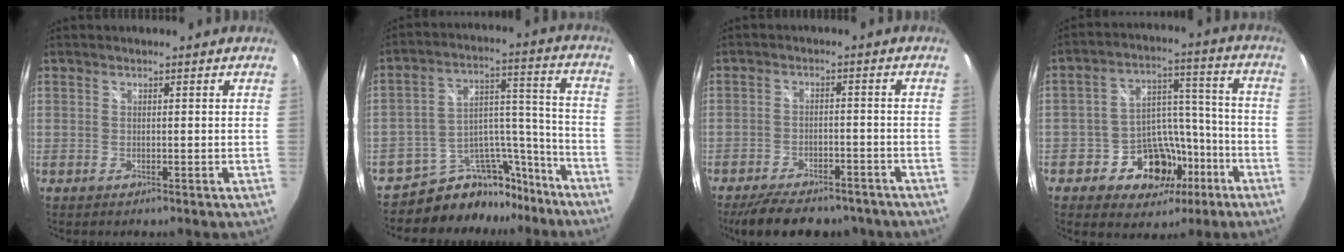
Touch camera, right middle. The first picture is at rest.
{"total": 14.0, "force": [-12.1, 6.5, 2.5], "torque": [-0.034, 0.072, -0.179]}
{"total": 13.9, "force": [-11.1, 5.1, 6.6], "torque": [-0.137, -0.013, -0.155]}
{"total": 12.4, "force": [-6.2, 9.4, 5.1], "torque": [-0.093, 0.046, -0.076]}